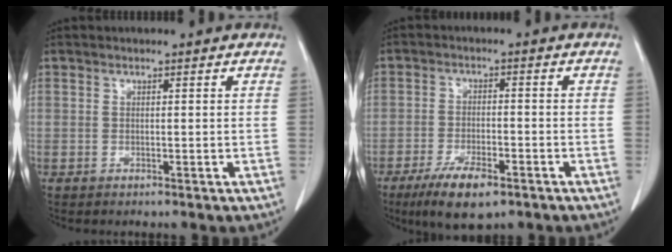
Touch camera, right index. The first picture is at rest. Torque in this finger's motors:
{"motor_torque": [-0.02, -0.12, 0.08, 0.00]}